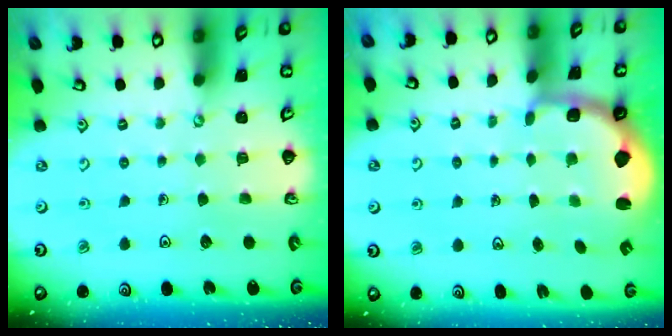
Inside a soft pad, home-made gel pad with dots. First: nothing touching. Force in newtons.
{"total": 2.2, "press": 1.5, "slide": 1.6}